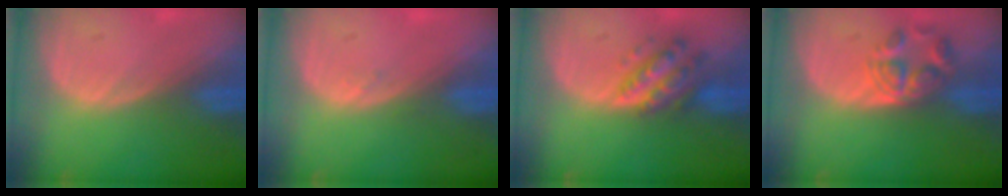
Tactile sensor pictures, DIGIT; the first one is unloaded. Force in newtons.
{"total": 0.7, "press": 0.6, "slide": 0.3}
{"total": 6.1, "press": 6.1, "slide": 0.4}
{"total": 5.6, "press": 5.0, "slide": 2.7}